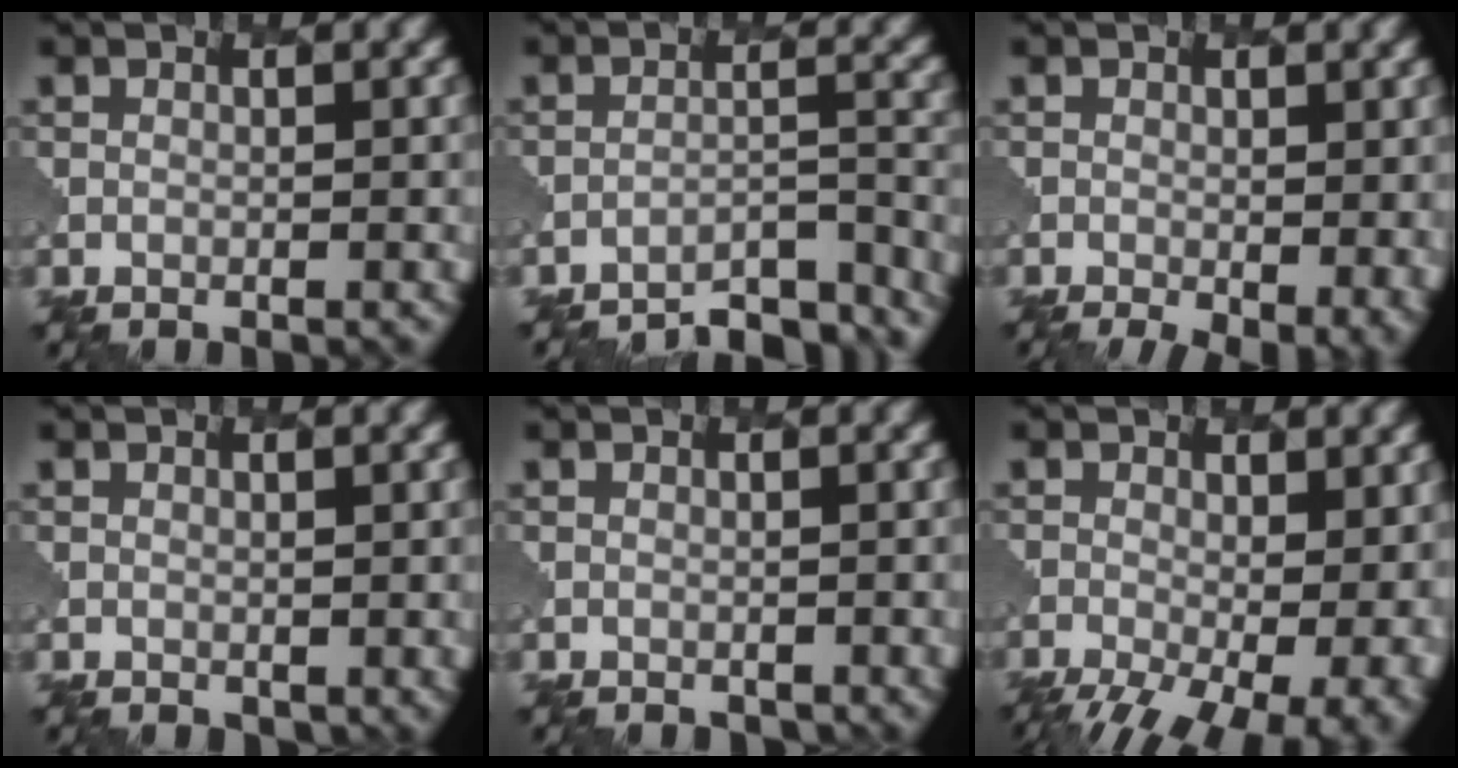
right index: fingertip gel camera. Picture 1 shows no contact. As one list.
[{"total": 7.4, "force": [-6.9, 1.4, 2.1], "torque": [-0.021, 0.005, -0.093]}, {"total": 5.8, "force": [-1.7, 2.6, 4.9], "torque": [-0.058, -0.014, -0.011]}, {"total": 1.5, "force": [0.6, 1.0, 0.9], "torque": [-0.009, -0.006, 0.012]}, {"total": 1.3, "force": [-0.1, 1.0, 0.8], "torque": [-0.009, -0.005, 0.006]}, {"total": 11.3, "force": [-4.3, 5.5, 8.9], "torque": [-0.136, -0.037, -0.045]}]